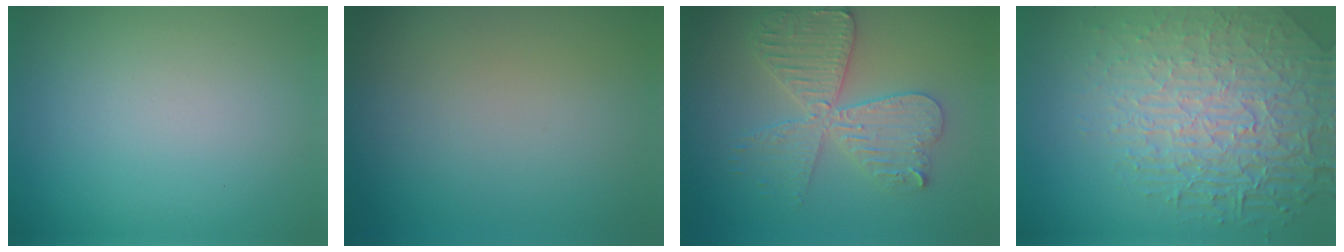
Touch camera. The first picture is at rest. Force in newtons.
{"total": 0.0}
{"total": 5.0, "press": 5.0, "slide": 0.6}
{"total": 8.9, "press": 6.0, "slide": 6.6}